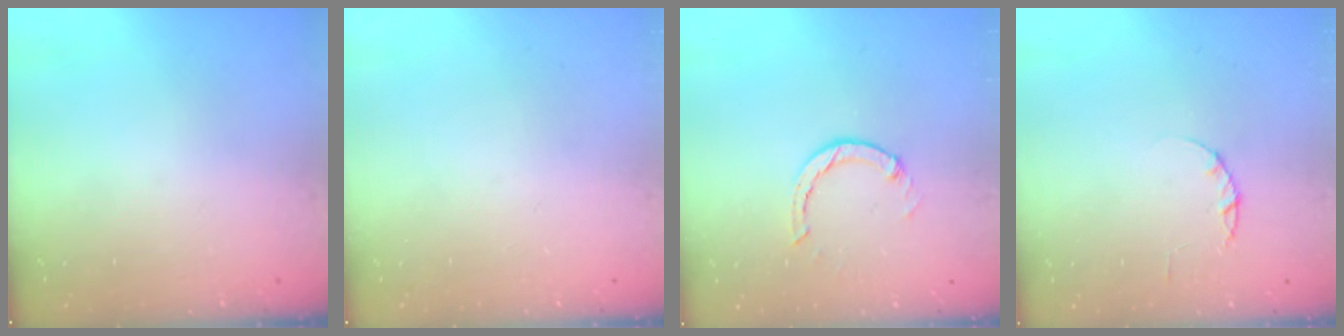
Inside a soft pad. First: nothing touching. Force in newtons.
{"total": 0.0}
{"total": 1.3, "press": 1.2, "slide": 0.3}
{"total": 1.7, "press": 1.7, "slide": 0.3}